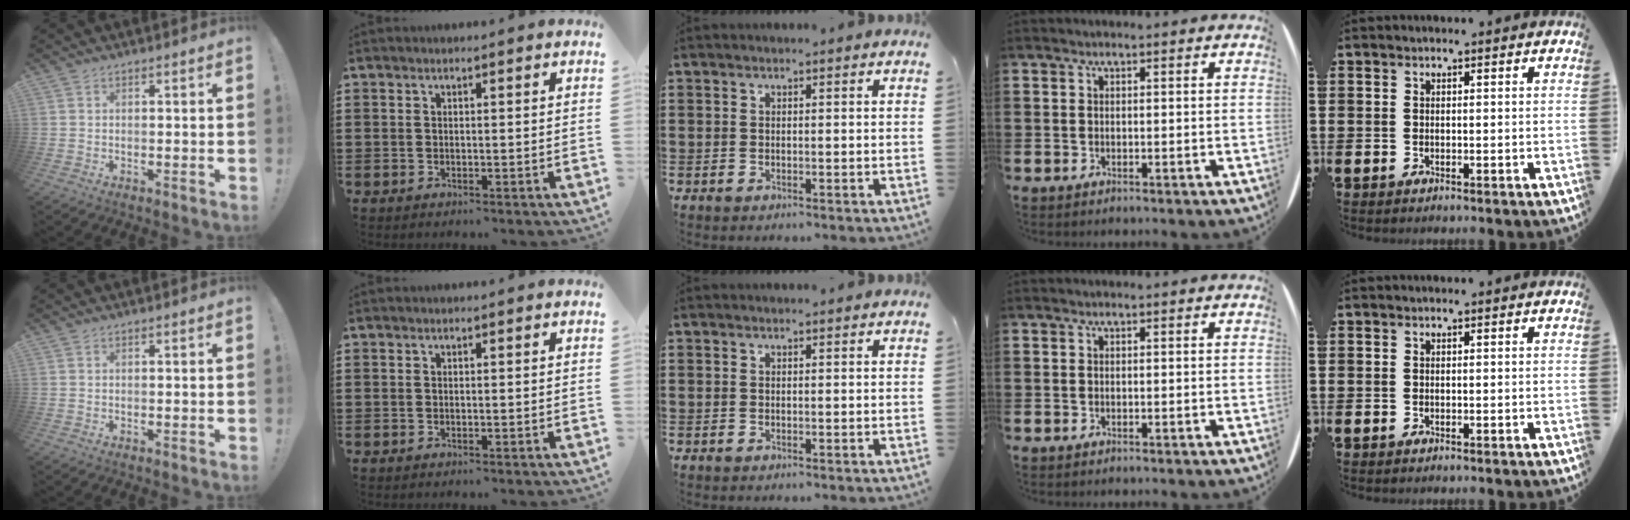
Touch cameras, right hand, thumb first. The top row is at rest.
{}